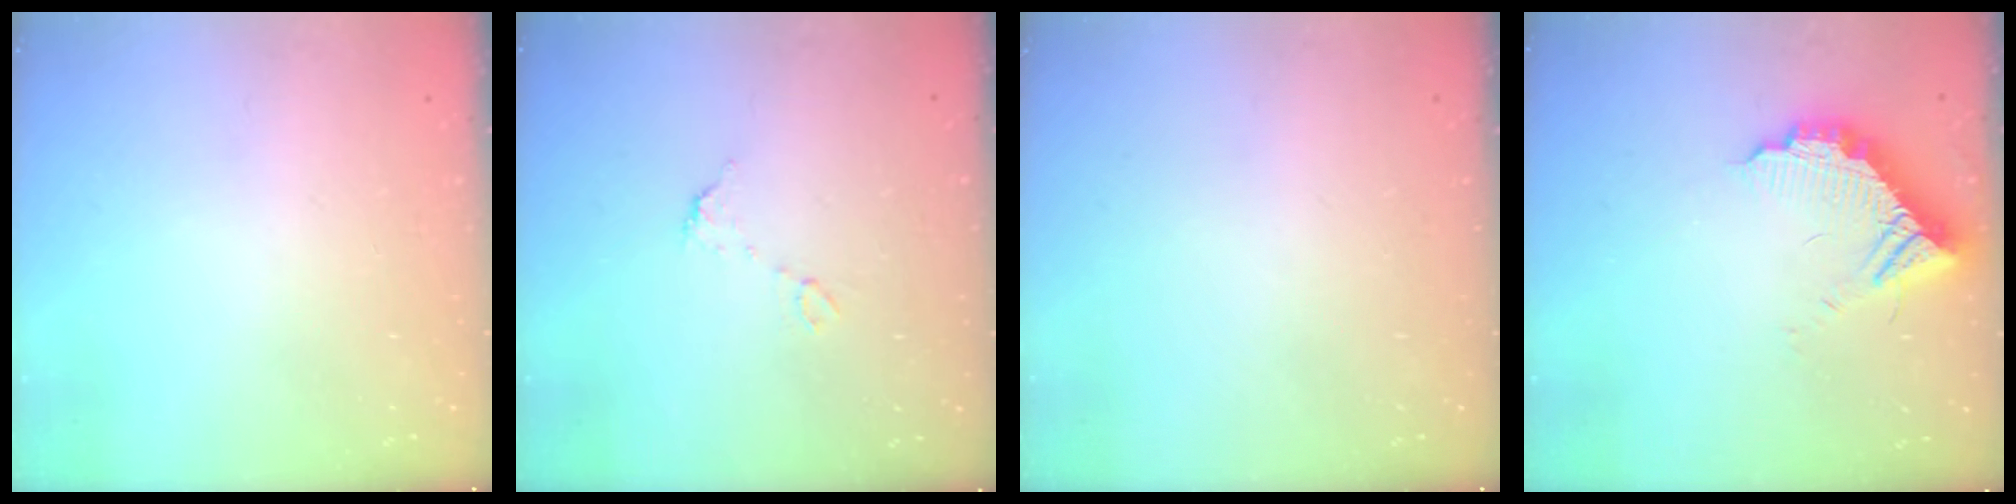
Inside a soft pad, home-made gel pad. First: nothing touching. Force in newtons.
{"total": 5.0, "press": 4.9, "slide": 0.4}
{"total": 0.0}
{"total": 10.6, "press": 10.6, "slide": 0.2}